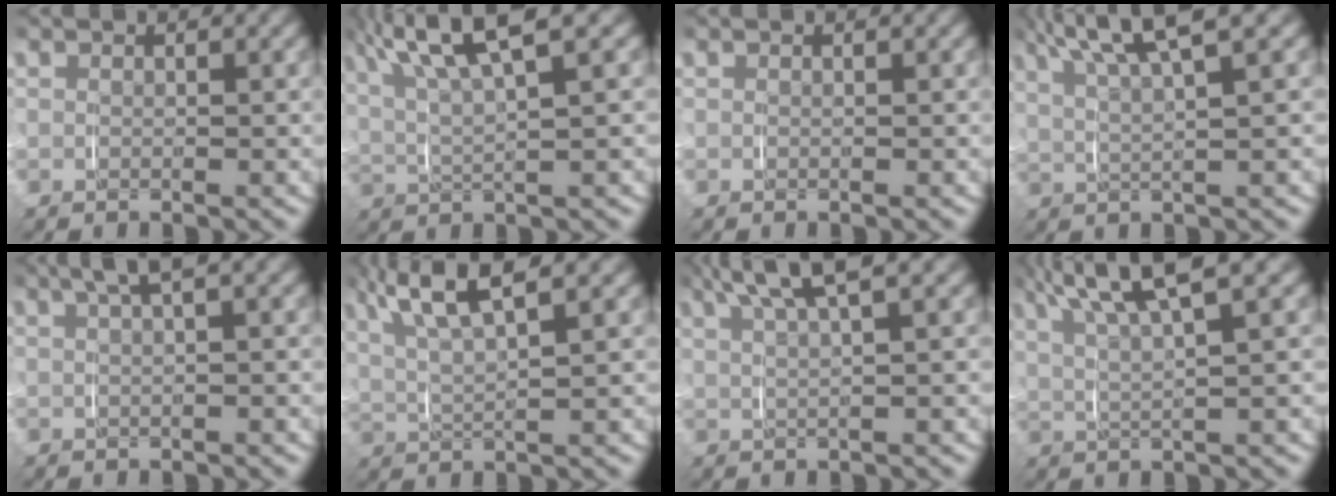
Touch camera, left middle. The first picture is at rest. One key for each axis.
{"total": 7.6, "fx": 4.5, "fy": 2.2, "fz": 5.7, "tx": -0.109, "ty": 0.014, "tz": 0.071}
{"total": 0.0}
{"total": 6.1, "fx": 4.1, "fy": 1.3, "fz": 4.3, "tx": -0.083, "ty": 0.013, "tz": 0.064}
{"total": 3.5, "fx": 2.1, "fy": 0.7, "fz": 2.6, "tx": -0.036, "ty": 0.021, "tz": 0.027}
{"total": 6.5, "fx": 3.8, "fy": 1.9, "fz": 4.9, "tx": -0.098, "ty": 0.011, "tz": 0.062}
{"total": 5.3, "fx": 3.8, "fy": 0.8, "fz": 3.6, "tx": -0.059, "ty": 0.019, "tz": 0.056}
{"total": 6.7, "fx": 4.3, "fy": 1.6, "fz": 4.9, "tx": -0.090, "ty": 0.016, "tz": 0.066}